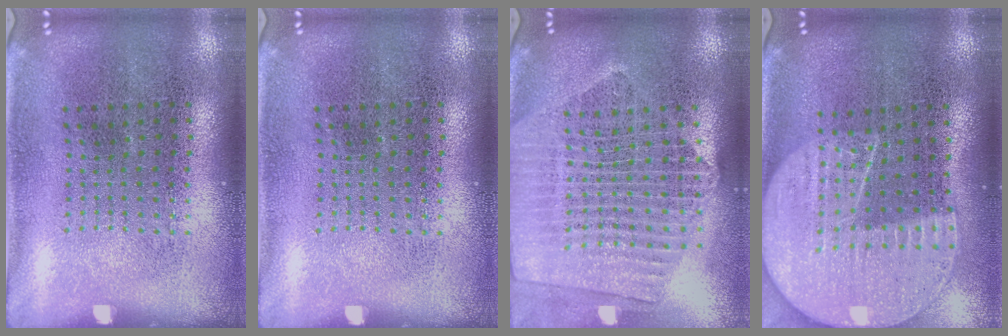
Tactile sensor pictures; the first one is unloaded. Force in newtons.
{"total": 0.0}
{"total": 2.3, "press": 2.0, "slide": 1.1}
{"total": 2.3, "press": 2.0, "slide": 1.1}